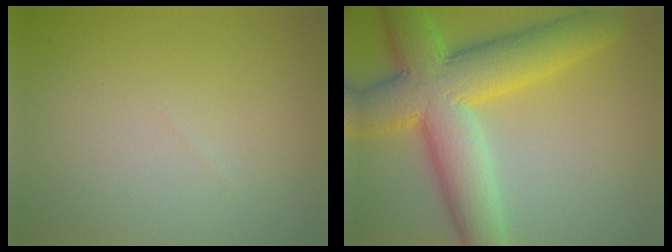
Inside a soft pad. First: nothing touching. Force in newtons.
{"total": 10.9, "press": 10.9, "slide": 0.5}